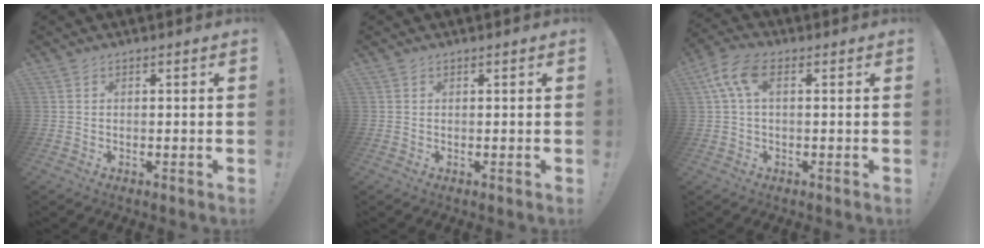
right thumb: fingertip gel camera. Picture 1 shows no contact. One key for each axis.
{"total": 0.0}
{"total": 8.1, "fx": 2.0, "fy": 3.8, "fz": 6.9, "tx": -0.153, "ty": 0.002, "tz": 0.041}